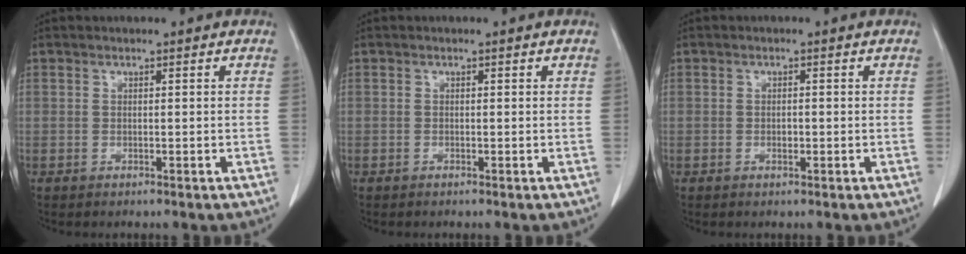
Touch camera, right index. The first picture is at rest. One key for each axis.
{"total": 0.0}
{"total": 1.0, "fx": -0.4, "fy": 0.5, "fz": 0.8, "tx": -0.016, "ty": 0.000, "tz": -0.006}